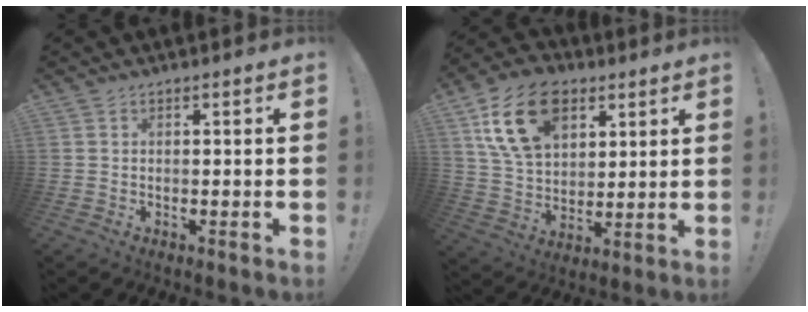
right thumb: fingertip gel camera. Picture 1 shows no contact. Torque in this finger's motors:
{"motor_torque": [1.80, 2.66, 1.33, 0.46, 0.09]}